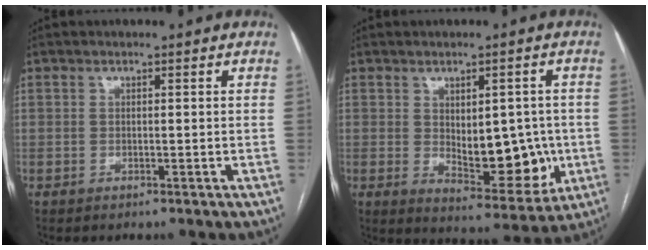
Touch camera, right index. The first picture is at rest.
{"total": 10.7, "force": [-0.6, 4.9, 9.5], "torque": [-0.126, -0.003, 0.012]}